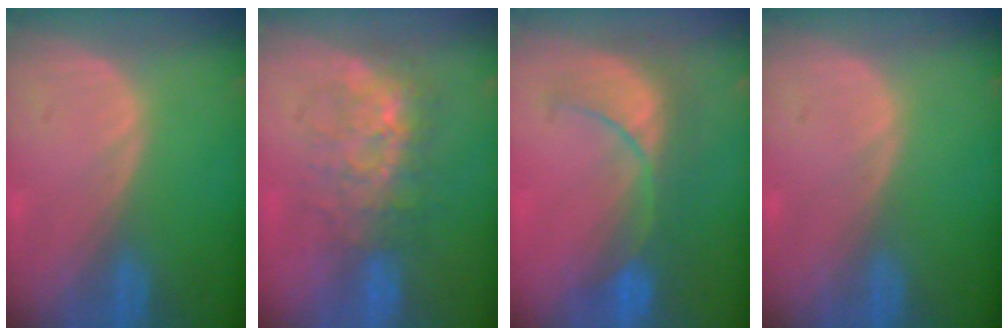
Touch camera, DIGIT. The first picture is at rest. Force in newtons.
{"total": 7.5, "press": 7.2, "slide": 2.2}
{"total": 8.1, "press": 8.0, "slide": 0.7}
{"total": 0.0}